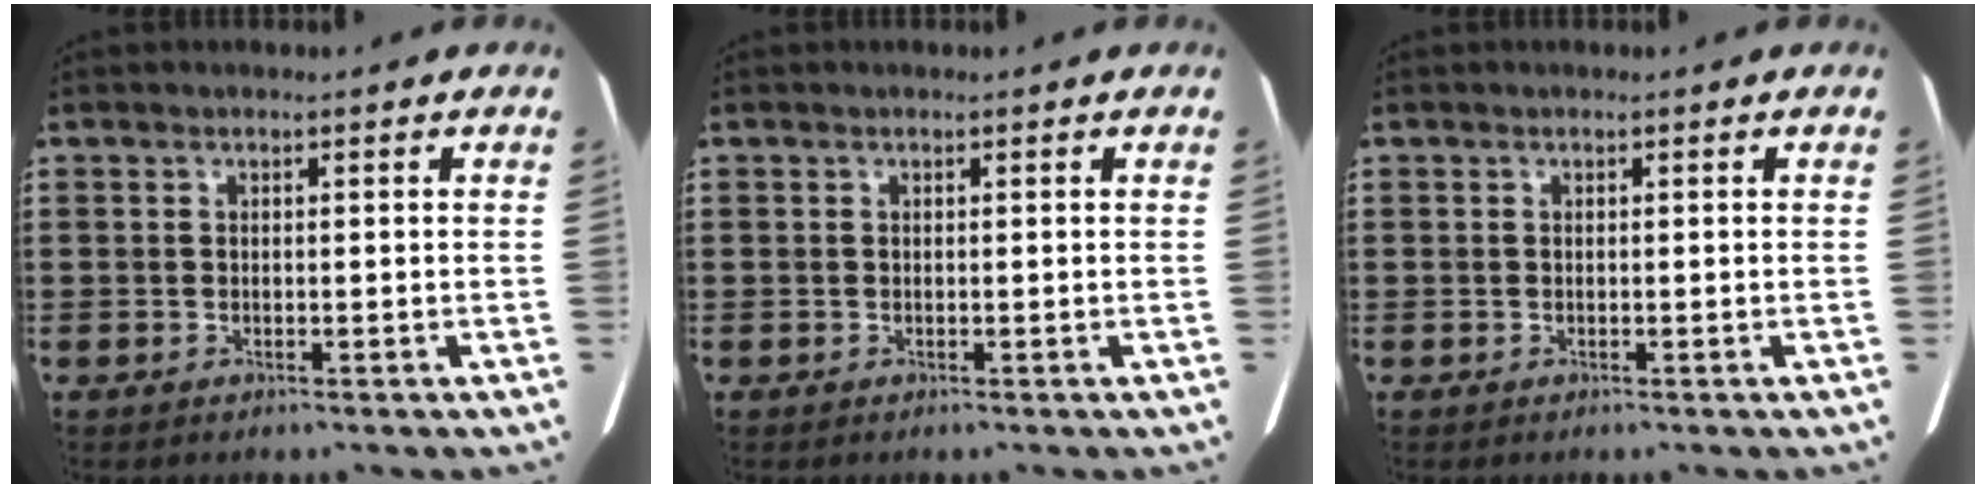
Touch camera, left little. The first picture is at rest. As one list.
[{"total": 0.0}, {"total": 0.0}]